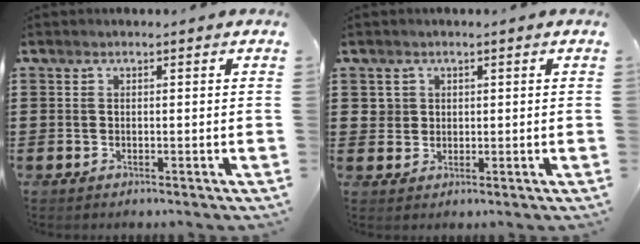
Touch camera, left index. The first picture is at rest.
{"total": 2.4, "force": [0.9, 2.2, 0.3], "torque": [-0.016, 0.009, 0.015]}